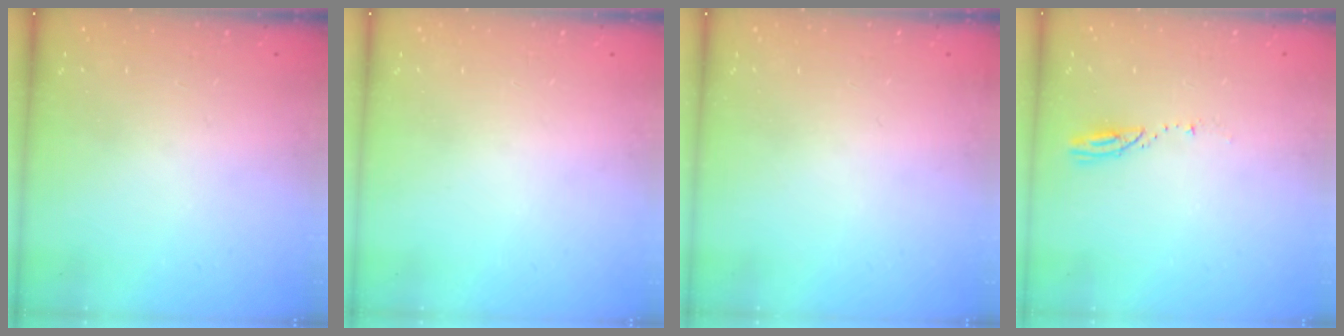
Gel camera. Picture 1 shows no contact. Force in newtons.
{"total": 15.1, "press": 2.1, "slide": 14.9}
{"total": 2.8, "press": 2.2, "slide": 1.7}
{"total": 3.2, "press": 3.2, "slide": 0.4}